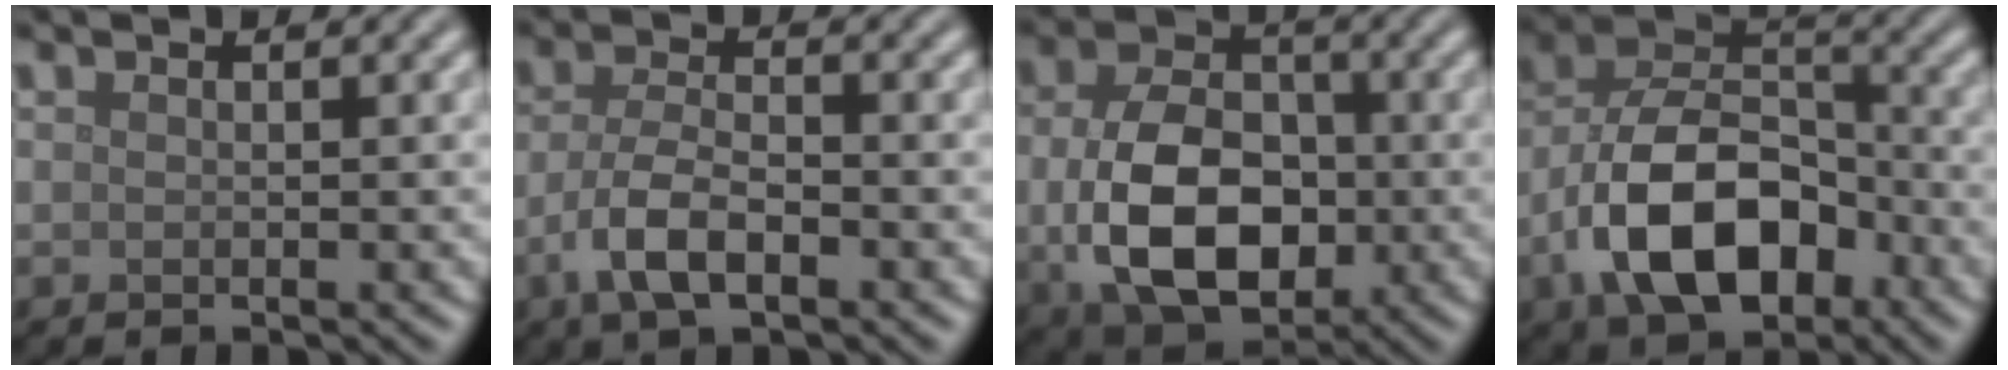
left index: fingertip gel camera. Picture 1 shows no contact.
{"total": 4.6, "force": [-2.1, 1.9, 3.7], "torque": [-0.074, 0.000, -0.044]}
{"total": 10.3, "force": [-1.1, 7.0, 7.4], "torque": [-0.156, -0.019, -0.010]}
{"total": 10.6, "force": [-4.3, 6.2, 7.5], "torque": [-0.142, 0.010, -0.086]}